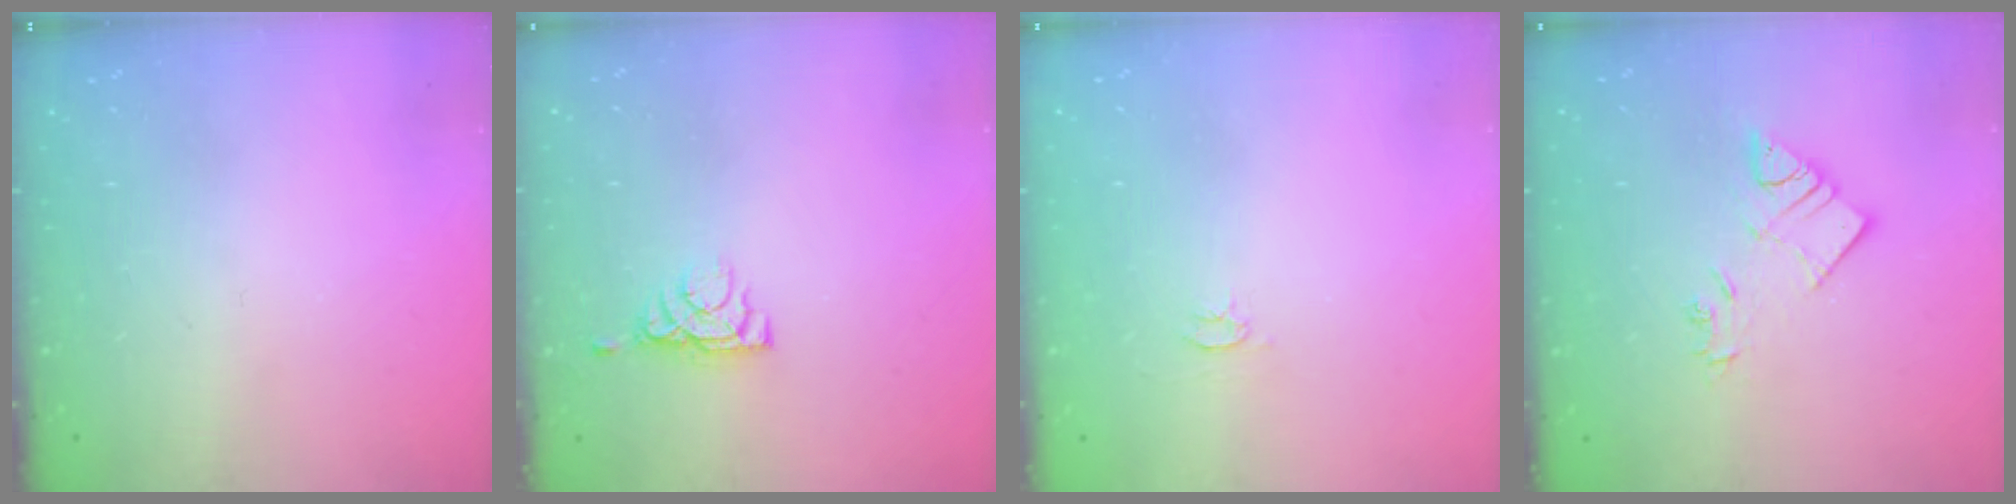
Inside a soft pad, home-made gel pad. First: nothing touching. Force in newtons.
{"total": 5.0, "press": 4.9, "slide": 0.9}
{"total": 2.6, "press": 2.6, "slide": 0.3}
{"total": 8.5, "press": 8.4, "slide": 0.6}